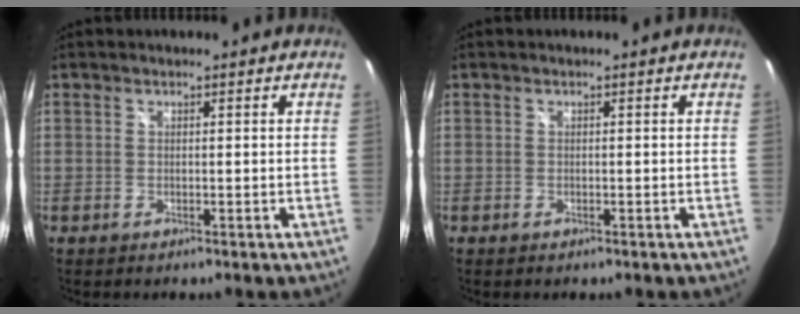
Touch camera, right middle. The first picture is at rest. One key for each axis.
{"total": 0.0}